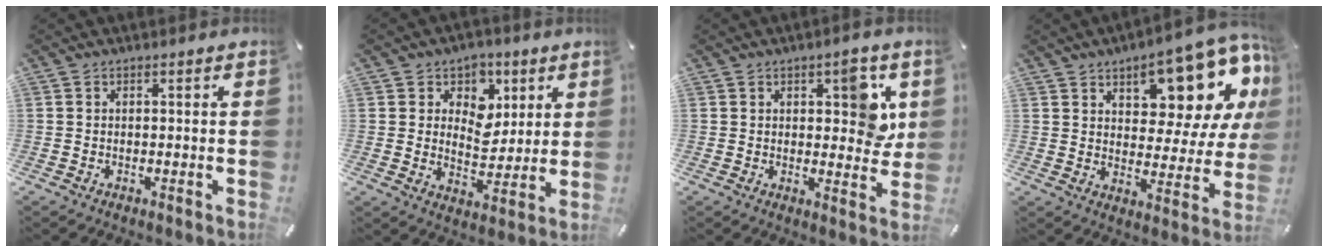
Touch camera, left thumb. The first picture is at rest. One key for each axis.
{"total": 8.3, "fx": 2.8, "fy": 7.4, "fz": 2.4, "tx": -0.038, "ty": -0.023, "tz": 0.050}
{"total": 8.3, "fx": 2.9, "fy": 4.3, "fz": 6.5, "tx": -0.056, "ty": -0.017, "tz": 0.039}
{"total": 16.0, "fx": 11.2, "fy": 7.2, "fz": 8.9, "tx": -0.107, "ty": -0.093, "tz": 0.187}